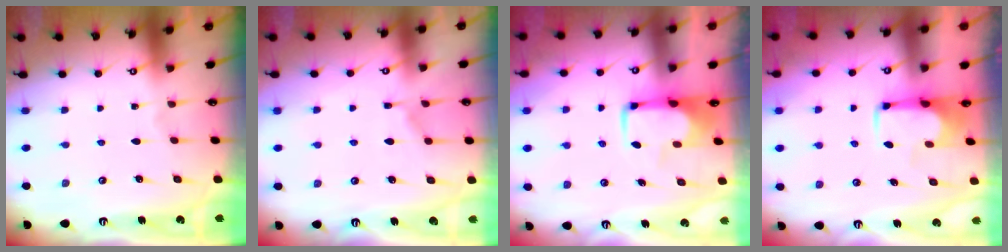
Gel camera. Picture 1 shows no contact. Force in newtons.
{"total": 6.0, "press": 5.9, "slide": 0.7}
{"total": 1.5, "press": 1.4, "slide": 0.4}
{"total": 1.4, "press": 1.3, "slide": 0.6}